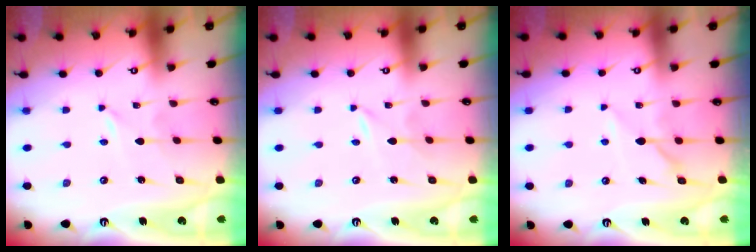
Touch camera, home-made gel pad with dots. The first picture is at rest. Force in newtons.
{"total": 0.0}
{"total": 6.1, "press": 6.1, "slide": 0.6}